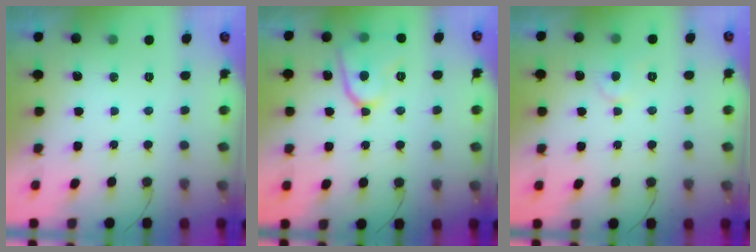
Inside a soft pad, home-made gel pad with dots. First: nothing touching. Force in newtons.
{"total": 10.8, "press": 10.7, "slide": 1.3}
{"total": 3.8, "press": 3.7, "slide": 0.3}